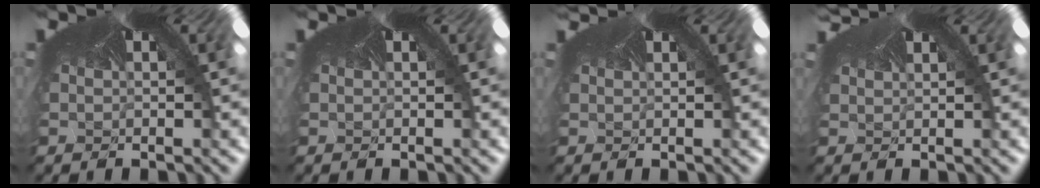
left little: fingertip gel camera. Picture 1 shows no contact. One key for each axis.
{"total": 0.0}
{"total": 0.5, "fx": 0.3, "fy": 0.0, "fz": -0.4, "tx": -0.002, "ty": 0.002, "tz": 0.002}
{"total": 0.6, "fx": 0.5, "fy": 0.4, "fz": 0.0, "tx": -0.024, "ty": 0.002, "tz": 0.007}